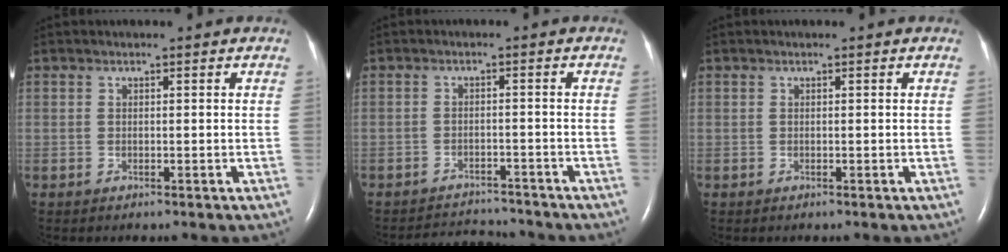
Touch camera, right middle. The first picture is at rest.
{"total": 5.7, "force": [-5.7, 0.7, -0.3], "torque": [-0.002, 0.003, -0.085]}
{"total": 0.0}